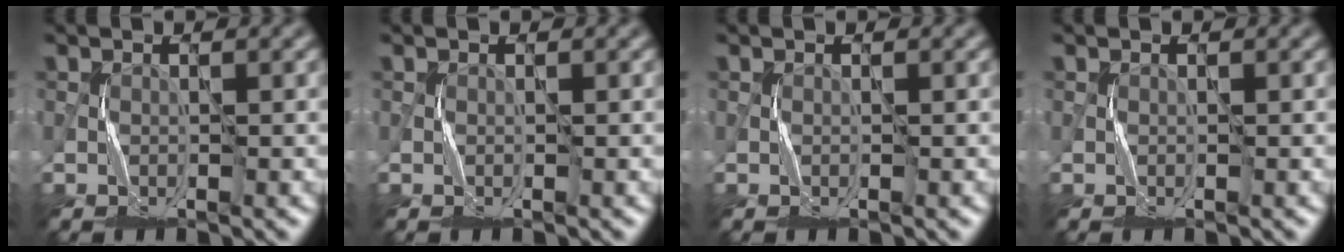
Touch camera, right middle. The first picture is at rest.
{"total": 0.0}
{"total": 0.0}
{"total": 0.0}